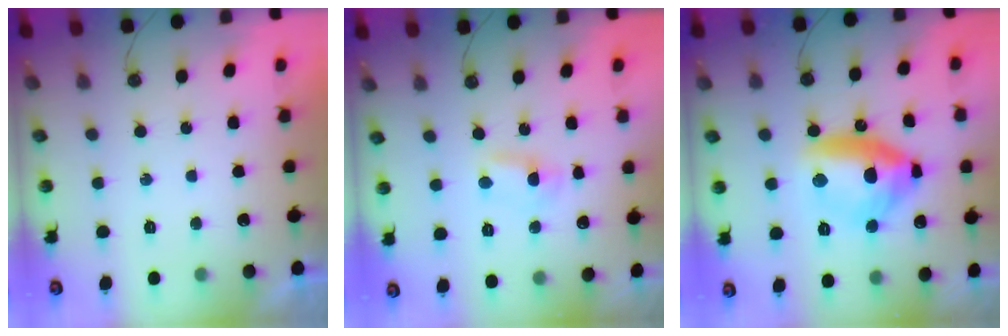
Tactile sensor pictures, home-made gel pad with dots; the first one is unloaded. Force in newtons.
{"total": 1.5, "press": 1.5, "slide": 0.2}
{"total": 13.5, "press": 13.4, "slide": 1.6}